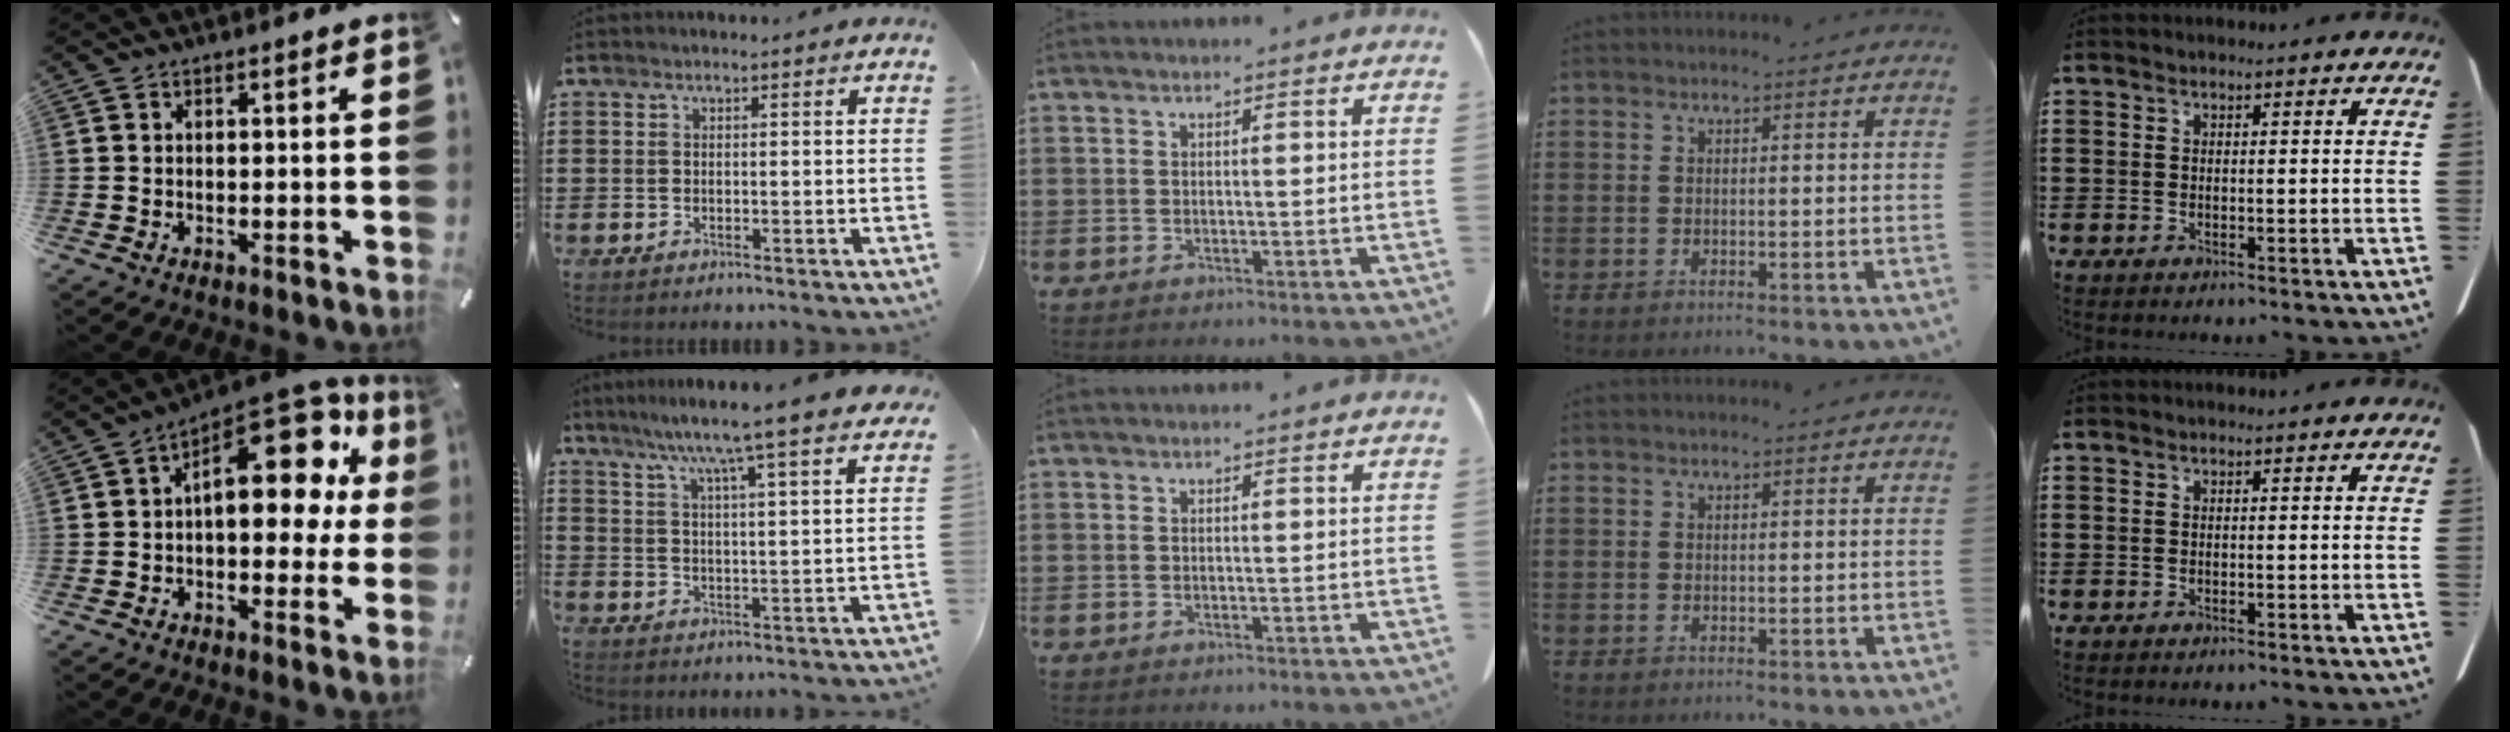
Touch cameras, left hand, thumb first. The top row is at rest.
{"thumb": {"total": 19.8, "force": [7.0, 10.5, 15.3], "torque": [-0.186, -0.060, 0.116]}, "index": {"total": 7.2, "force": [6.1, -1.6, 3.4], "torque": [-0.091, -0.041, 0.097]}}